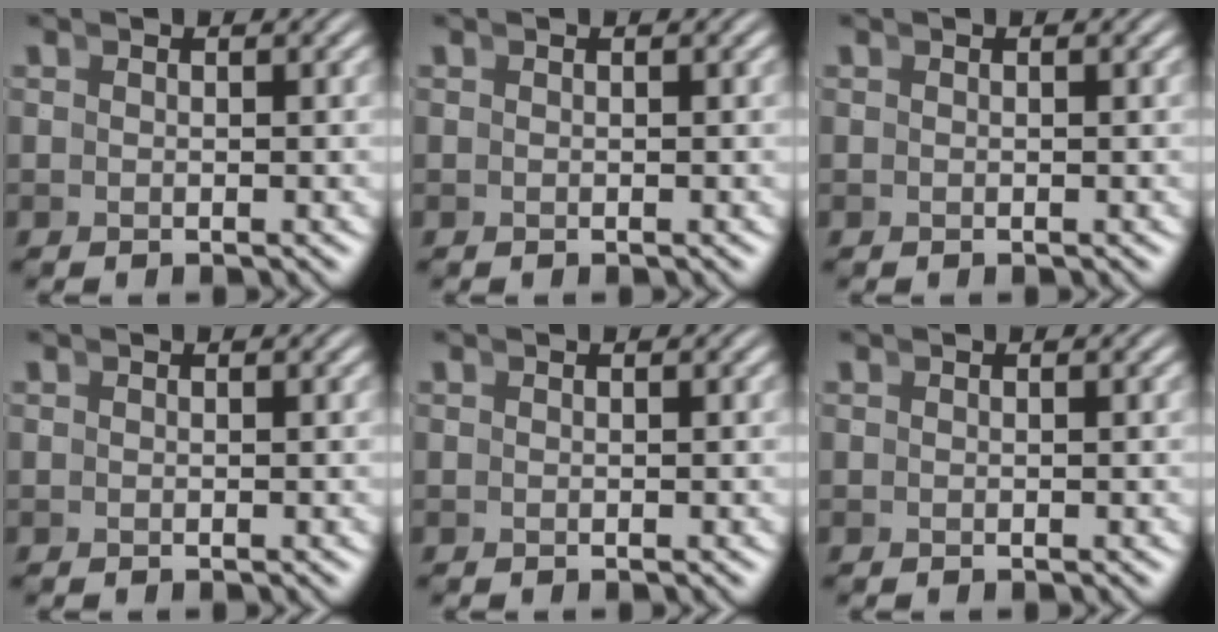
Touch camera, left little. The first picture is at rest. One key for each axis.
{"total": 0.0}
{"total": 0.0}
{"total": 0.0}
{"total": 0.0}
{"total": 0.0}